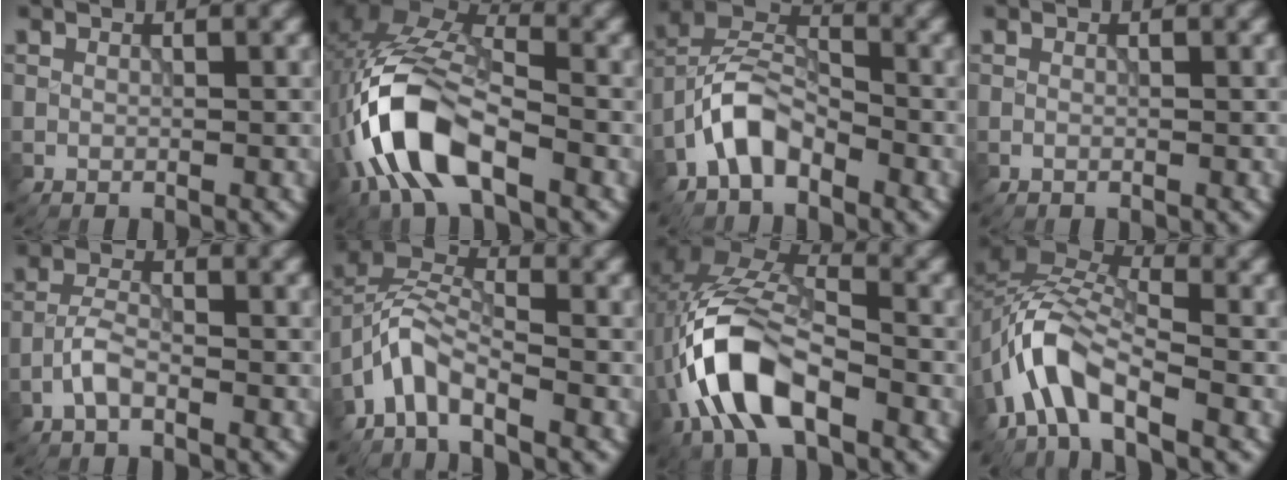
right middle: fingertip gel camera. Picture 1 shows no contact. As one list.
[{"total": 10.1, "force": [-3.8, 4.7, 8.1], "torque": [-0.174, 0.011, -0.080]}, {"total": 5.1, "force": [-3.0, 2.7, 3.1], "torque": [-0.055, 0.018, -0.067]}, {"total": 0.0}, {"total": 2.2, "force": [-1.2, 0.9, 1.6], "torque": [-0.034, 0.009, -0.033]}, {"total": 4.3, "force": [-3.0, 1.6, 2.6], "torque": [-0.050, 0.014, -0.071]}, {"total": 9.2, "force": [-3.3, 4.6, 7.3], "torque": [-0.149, 0.015, -0.070]}, {"total": 6.1, "force": [-3.4, 2.4, 4.4], "torque": [-0.077, 0.012, -0.080]}]